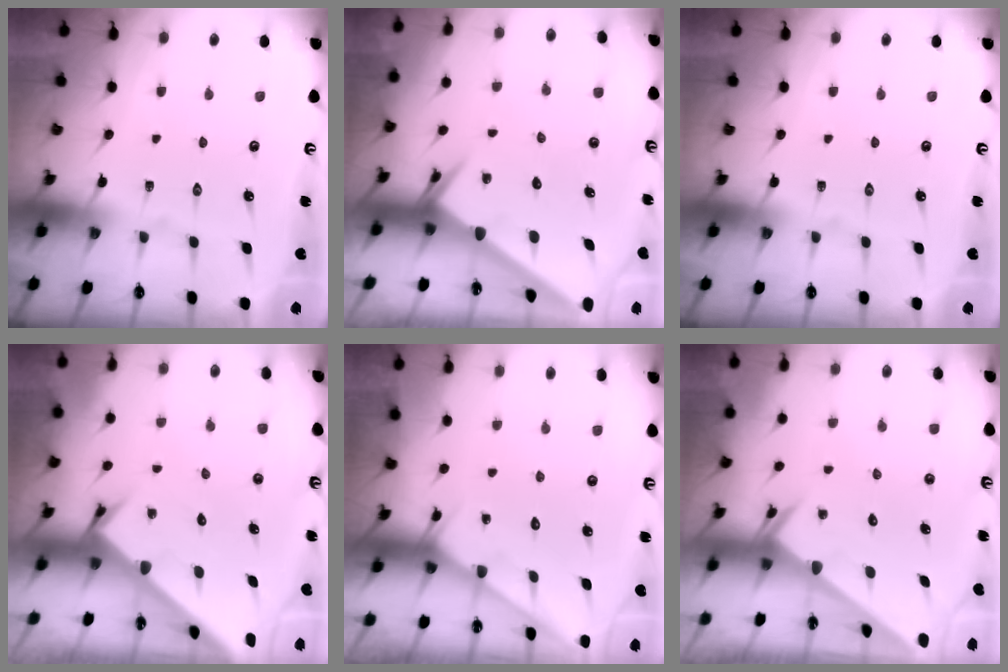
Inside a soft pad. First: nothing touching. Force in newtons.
{"total": 3.5, "press": 3.5, "slide": 0.1}
{"total": 0.0}
{"total": 2.2, "press": 2.2, "slide": 0.2}
{"total": 3.7, "press": 3.7, "slide": 0.3}
{"total": 2.3, "press": 2.3, "slide": 0.1}